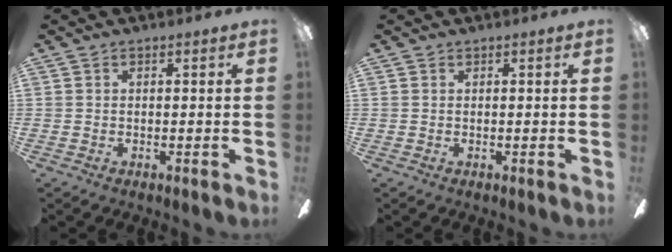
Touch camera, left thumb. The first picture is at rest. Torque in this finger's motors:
{"motor_torque": [-0.05, 0.06, -0.16, 0.06, 0.00]}